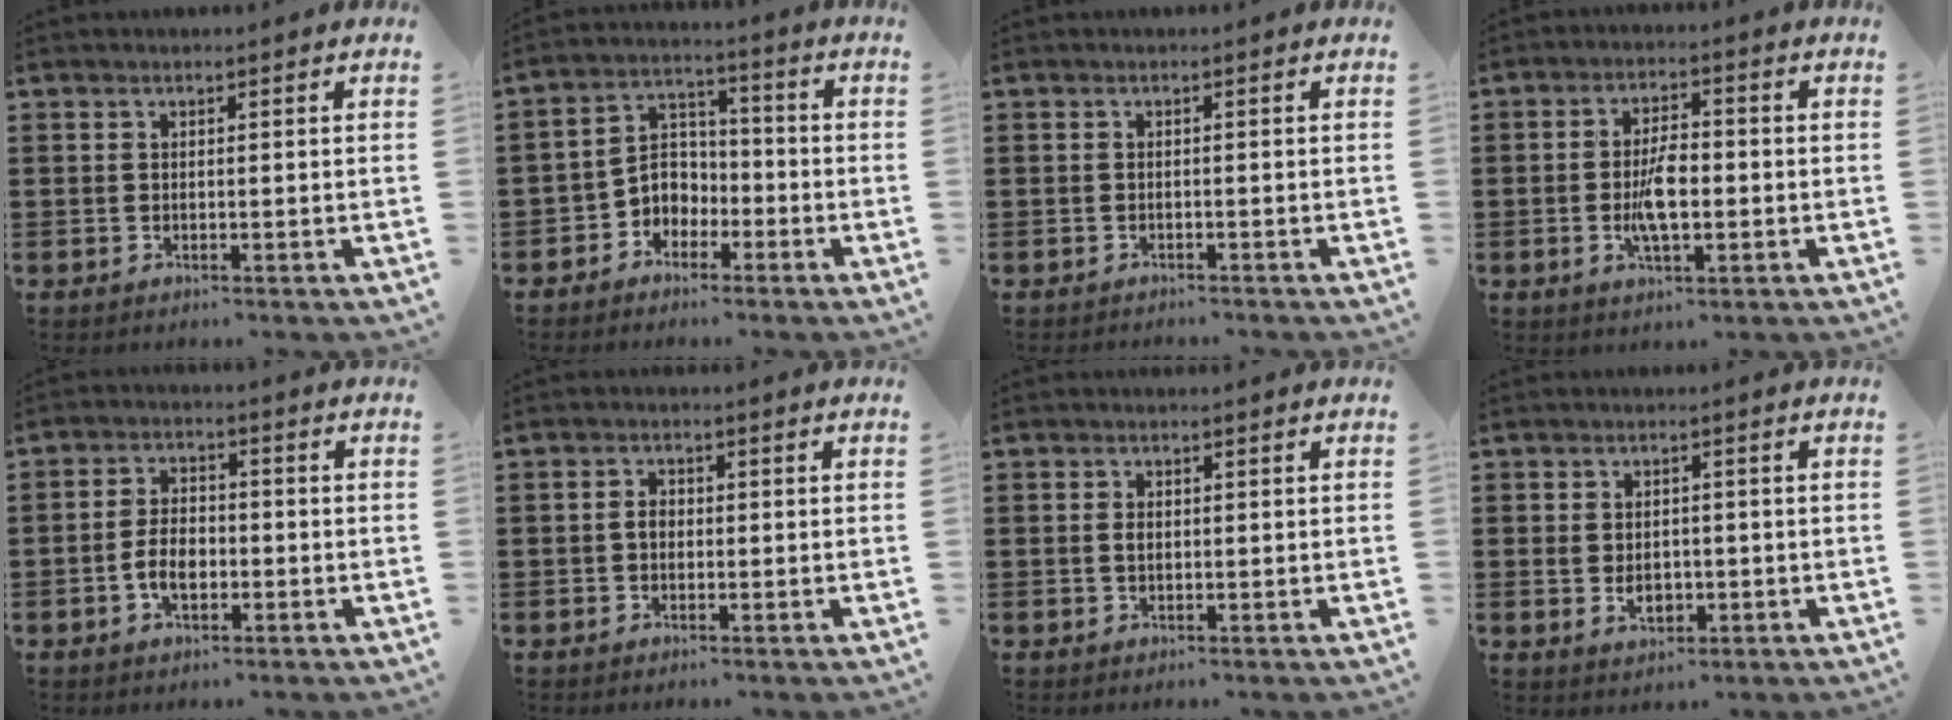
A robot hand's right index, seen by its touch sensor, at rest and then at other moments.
{"total": 4.3, "force": [-2.5, 3.4, 0.9], "torque": [-0.032, 0.003, -0.054]}
{"total": 0.6, "force": [-0.6, 0.0, 0.0], "torque": [0.000, 0.000, -0.013]}
{"total": 6.2, "force": [-1.1, 2.5, 5.6], "torque": [-0.117, 0.001, -0.025]}
{"total": 4.8, "force": [-1.5, 2.6, 3.8], "torque": [-0.091, -0.004, -0.031]}
{"total": 1.9, "force": [-0.2, 1.3, 1.4], "torque": [-0.027, 0.006, -0.004]}
{"total": 1.3, "force": [0.1, 0.7, 1.0], "torque": [-0.022, 0.005, 0.000]}
{"total": 3.4, "force": [-0.4, 2.2, 2.5], "torque": [-0.044, 0.000, -0.009]}